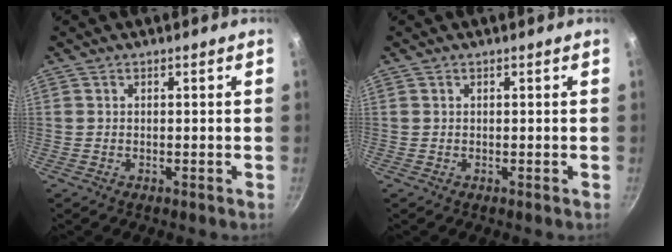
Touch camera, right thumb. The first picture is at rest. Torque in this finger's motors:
{"motor_torque": [0.00, 0.00, 0.10, -0.11, 0.02]}